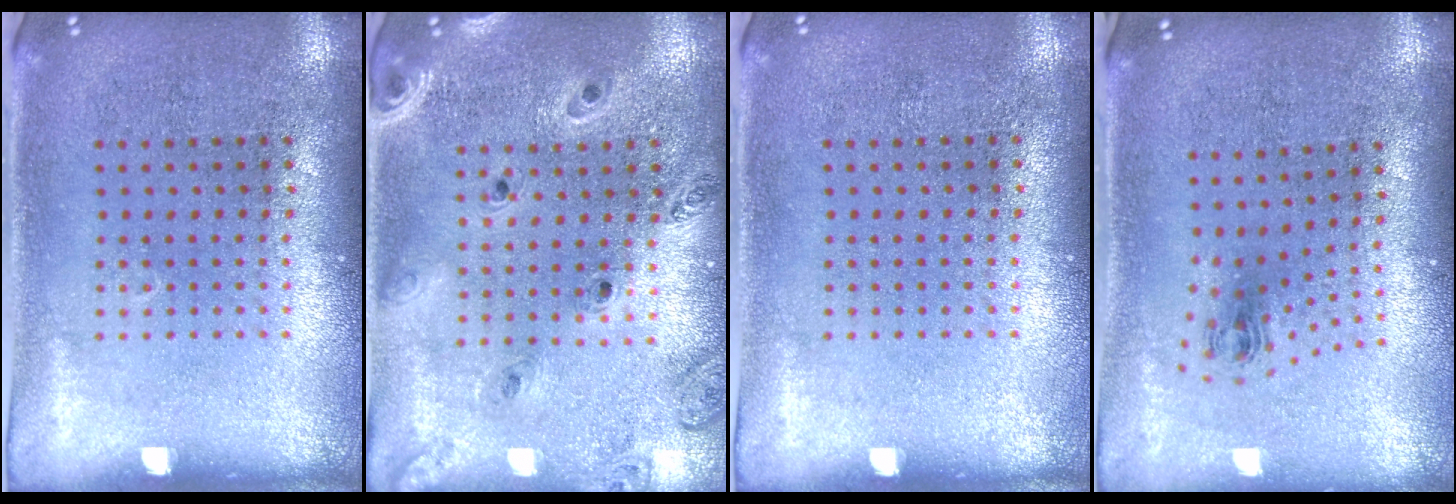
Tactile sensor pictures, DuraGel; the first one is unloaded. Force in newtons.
{"total": 1.3, "press": 1.3, "slide": 0.1}
{"total": 0.0}
{"total": 1.0, "press": 0.5, "slide": 0.9}